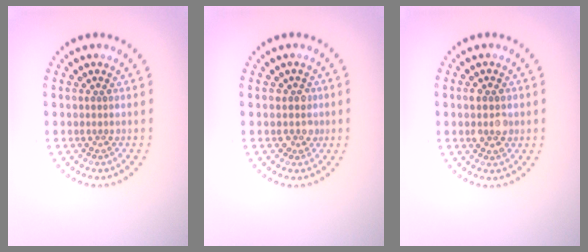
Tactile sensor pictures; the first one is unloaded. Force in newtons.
{"total": 1.7, "press": 1.4, "slide": 0.9}
{"total": 2.7, "press": 2.7, "slide": 0.2}